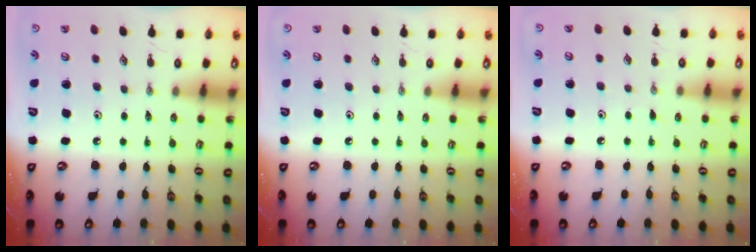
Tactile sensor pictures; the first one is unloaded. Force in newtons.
{"total": 0.0}
{"total": 2.7, "press": 2.7, "slide": 0.4}